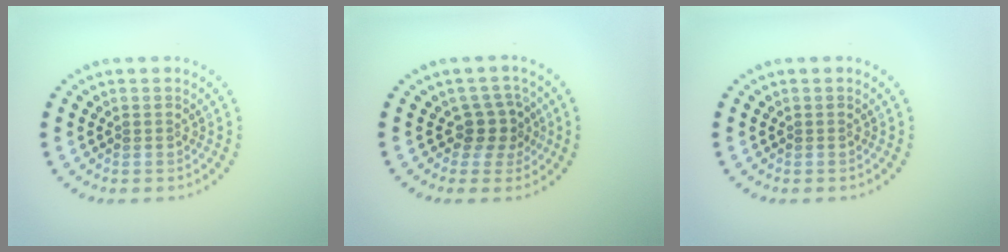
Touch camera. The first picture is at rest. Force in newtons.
{"total": 2.5, "press": 1.9, "slide": 1.6}
{"total": 0.0}